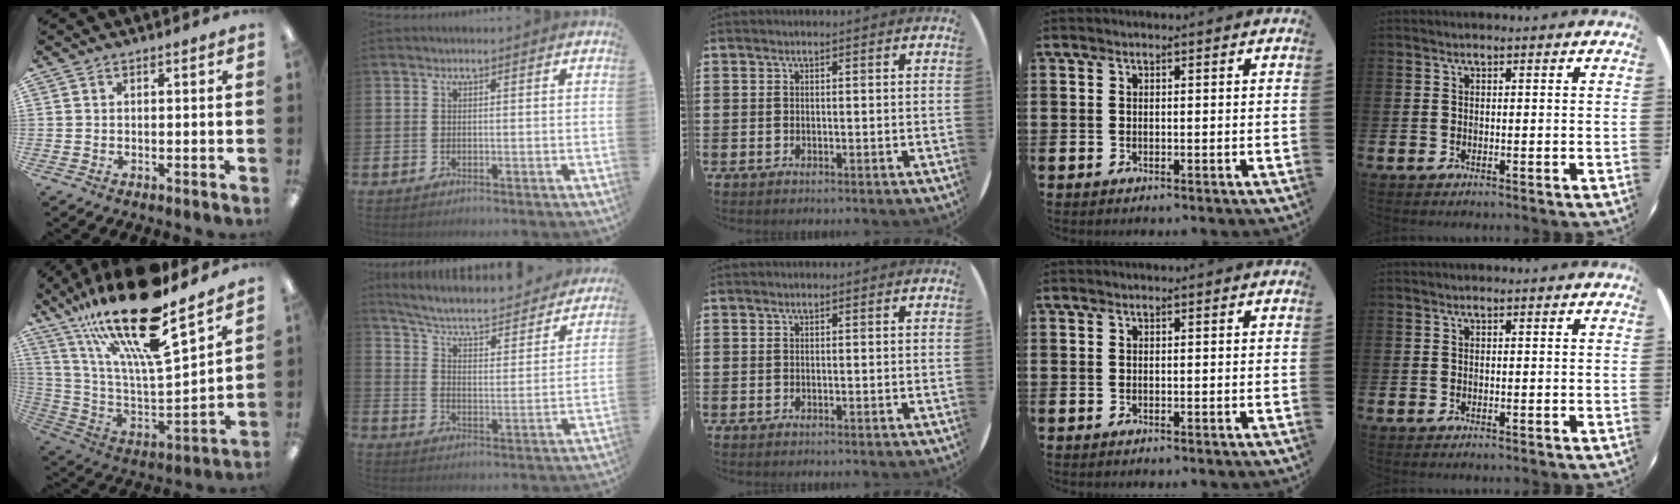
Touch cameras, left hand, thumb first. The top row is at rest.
{"thumb": {"total": 25.7, "force": [18.7, 6.2, 16.5], "torque": [-0.303, -0.125, 0.310]}, "index": {"total": 5.8, "force": [5.1, 1.3, 2.4], "torque": [-0.077, -0.041, 0.079]}}